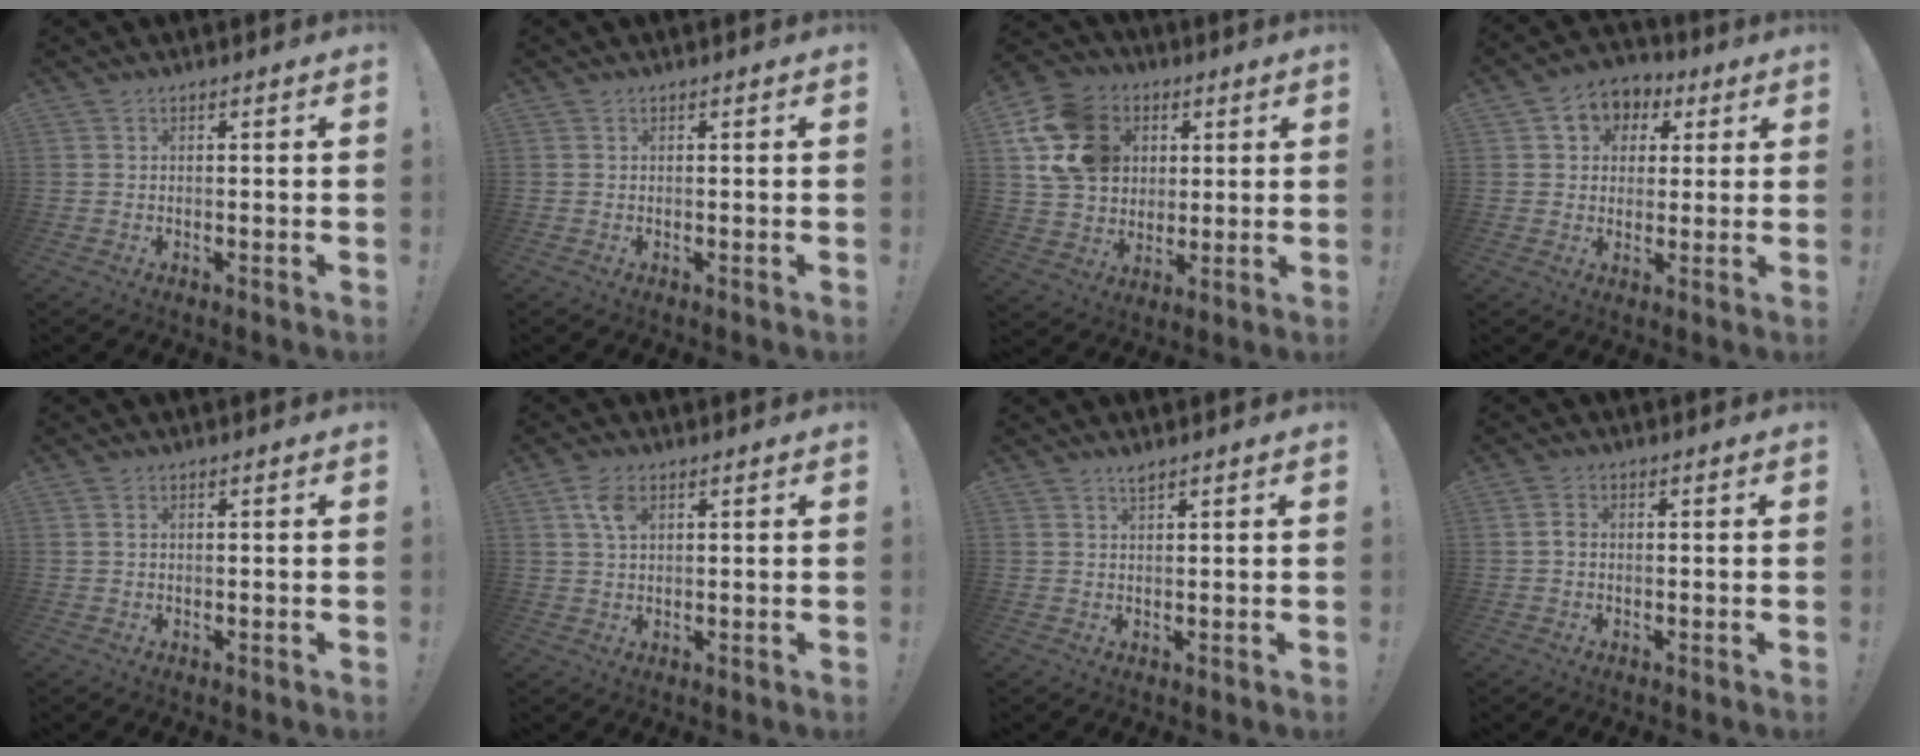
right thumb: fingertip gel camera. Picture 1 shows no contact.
{"total": 0.0}
{"total": 17.0, "force": [4.9, 13.8, 8.6], "torque": [-0.132, -0.008, 0.103]}
{"total": 7.9, "force": [2.2, 7.0, 3.0], "torque": [-0.042, 0.001, 0.048]}
{"total": 0.9, "force": [0.4, 0.5, 0.7], "torque": [-0.019, 0.005, 0.008]}
{"total": 4.9, "force": [2.0, 2.7, 3.5], "torque": [-0.062, 0.000, 0.037]}
{"total": 1.7, "force": [1.4, 0.1, 0.9], "torque": [-0.017, -0.004, 0.025]}
{"total": 2.0, "force": [-0.2, 1.4, 1.4], "torque": [-0.031, 0.010, -0.003]}